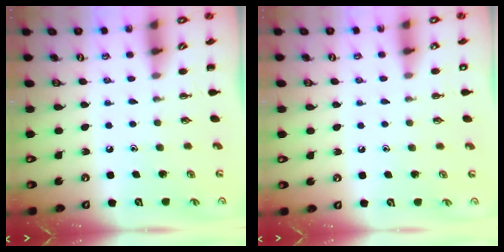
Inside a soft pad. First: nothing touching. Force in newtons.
{"total": 2.3, "press": 2.2, "slide": 0.7}